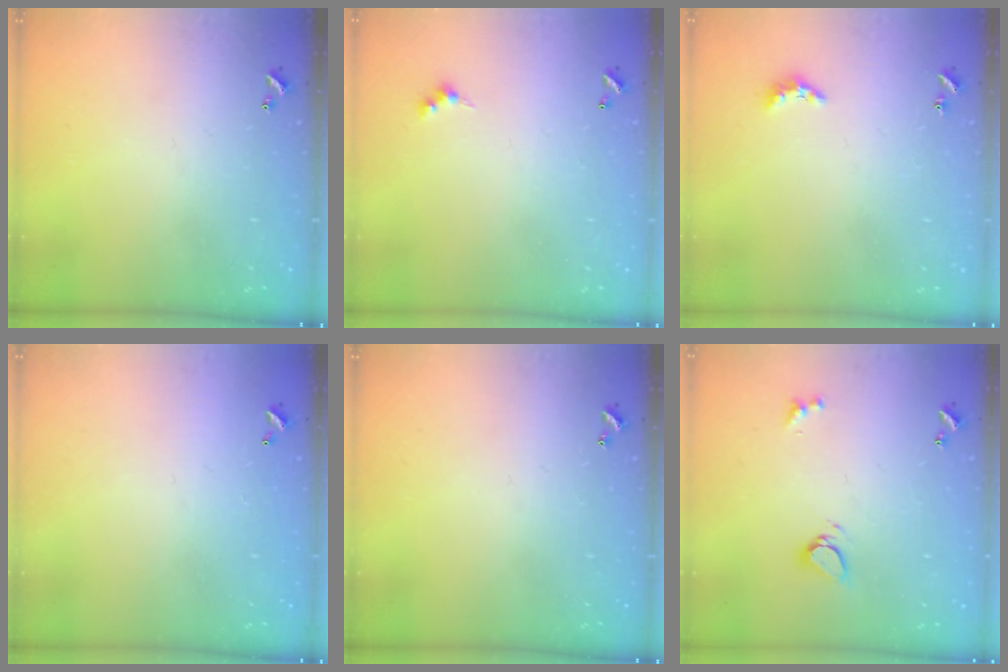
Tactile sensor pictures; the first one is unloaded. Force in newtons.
{"total": 2.4, "press": 2.4, "slide": 0.4}
{"total": 3.4, "press": 3.3, "slide": 0.7}
{"total": 2.9, "press": 2.9, "slide": 0.1}
{"total": 0.0}
{"total": 5.1, "press": 5.0, "slide": 0.8}